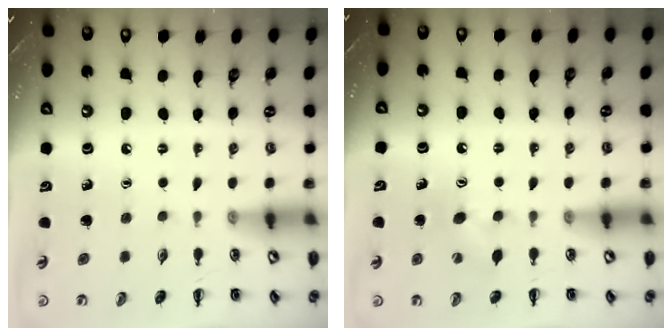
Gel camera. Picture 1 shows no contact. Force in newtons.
{"total": 6.7, "press": 6.4, "slide": 1.9}